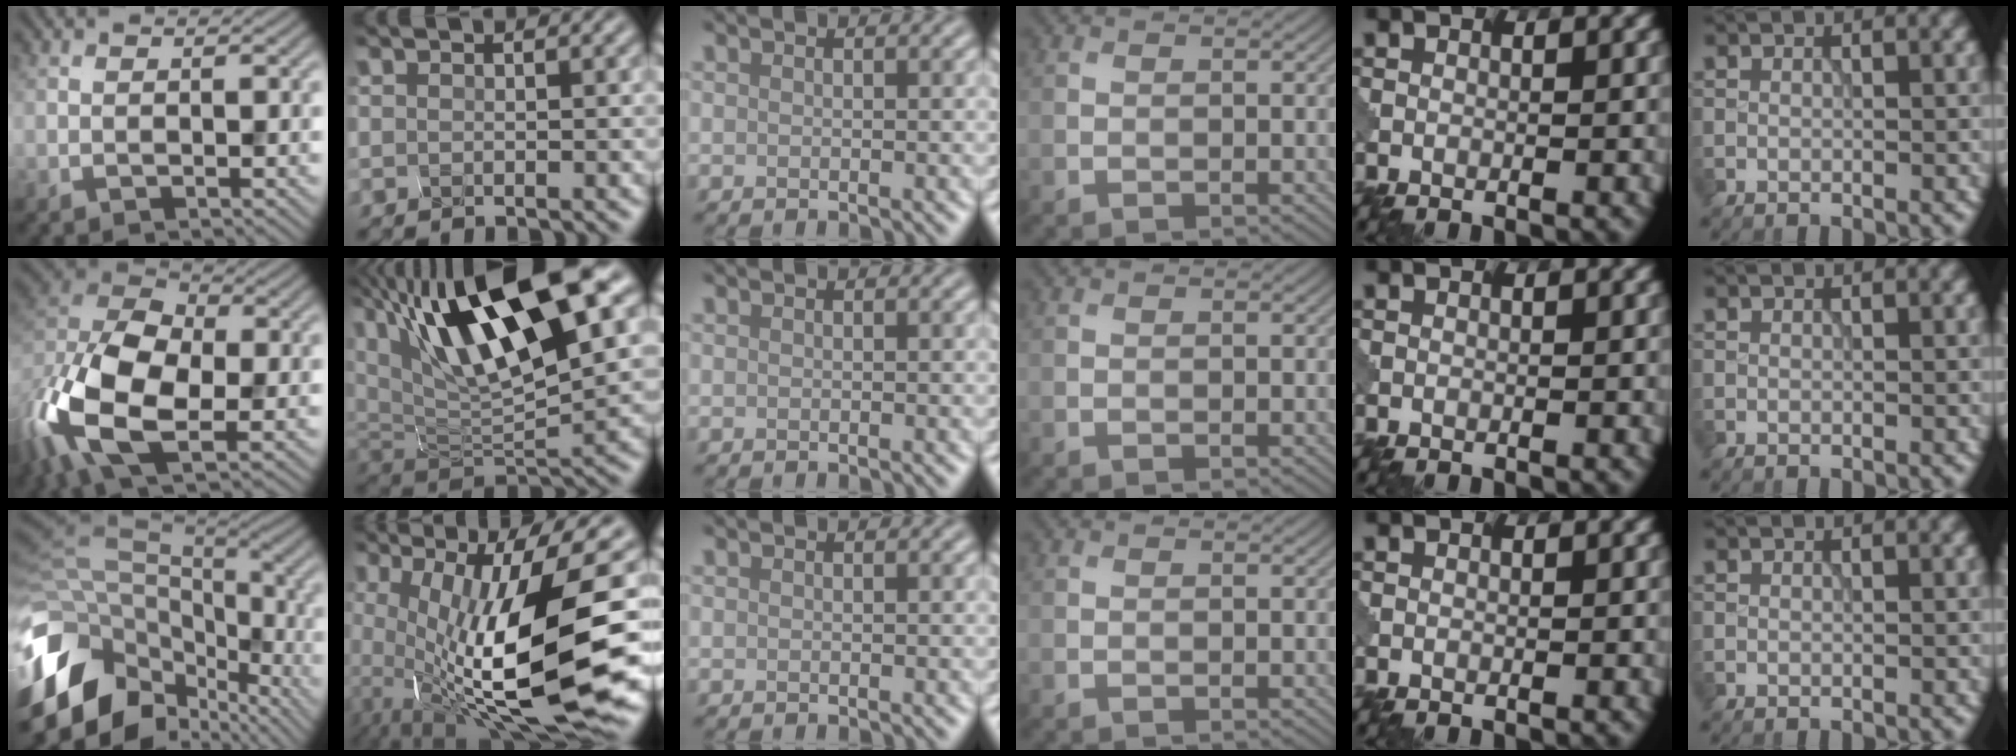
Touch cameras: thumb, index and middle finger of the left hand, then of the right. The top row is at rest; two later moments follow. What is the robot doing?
{"motion": "squeeze", "object": "hand grip exerciser"}